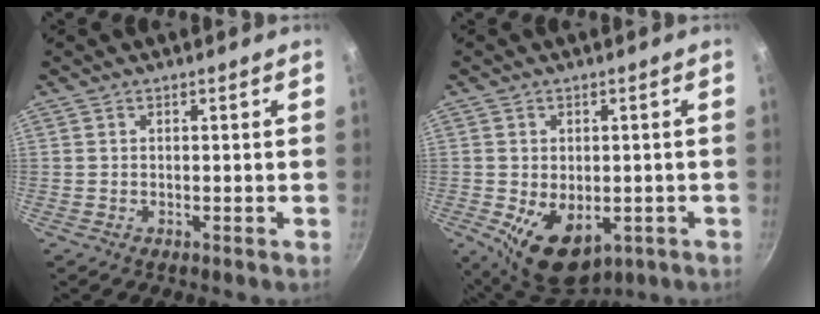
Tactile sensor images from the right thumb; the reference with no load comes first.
{"total": 11.4, "force": [-2.9, 7.4, 8.1], "torque": [-0.102, -0.010, -0.023]}